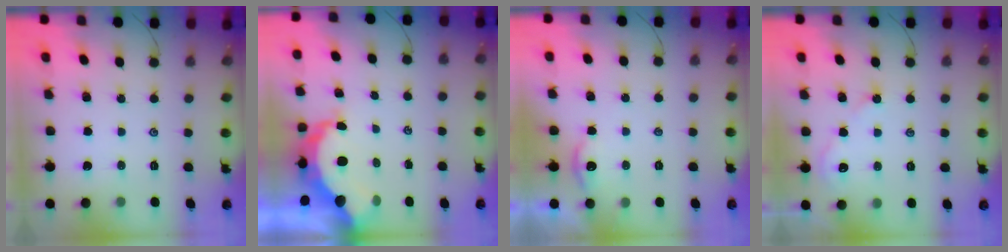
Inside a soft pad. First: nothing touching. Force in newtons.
{"total": 8.9, "press": 8.8, "slide": 0.9}
{"total": 2.6, "press": 2.6, "slide": 0.3}
{"total": 2.5, "press": 2.4, "slide": 0.4}